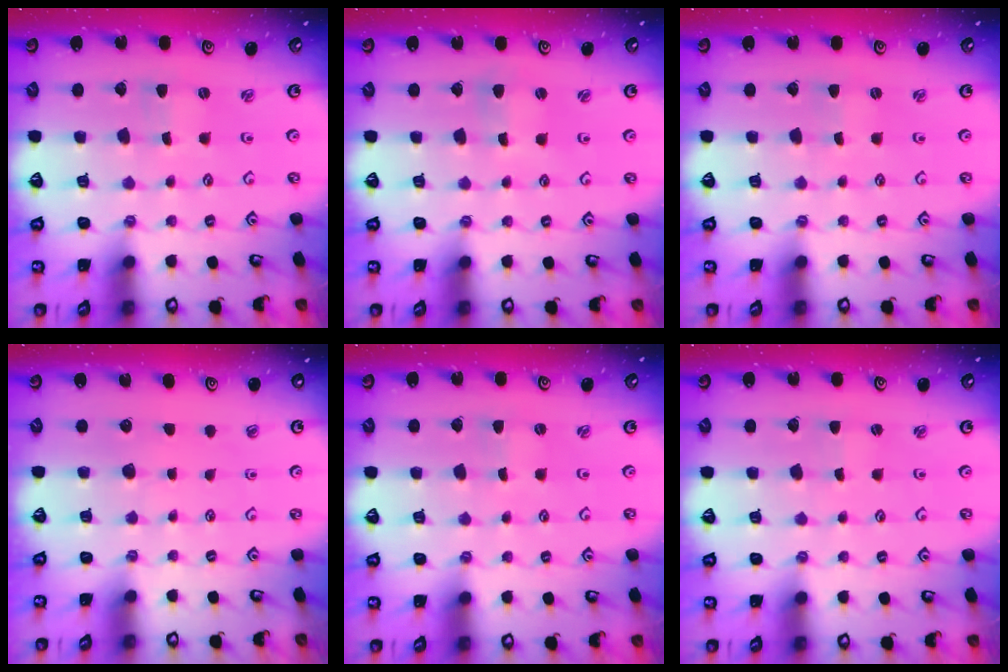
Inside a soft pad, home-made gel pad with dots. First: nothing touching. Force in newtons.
{"total": 2.3, "press": 2.3, "slide": 0.3}
{"total": 0.0}
{"total": 0.0}
{"total": 0.0}
{"total": 0.0}